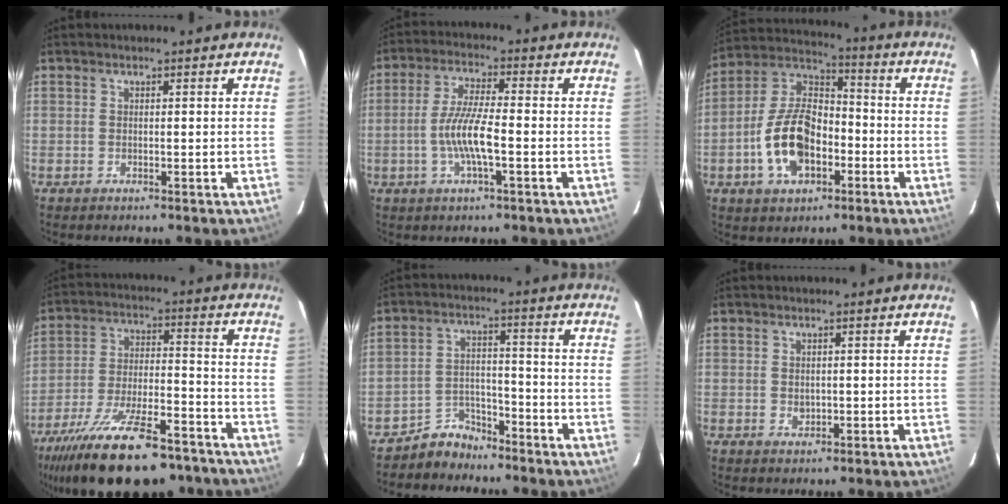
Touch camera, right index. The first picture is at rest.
{"total": 9.6, "force": [-2.9, 1.3, 9.0], "torque": [-0.184, 0.001, -0.057]}
{"total": 14.4, "force": [-4.8, 8.6, 10.6], "torque": [-0.214, 0.022, -0.079]}
{"total": 25.3, "force": [-19.2, 8.4, 14.3], "torque": [-0.271, -0.040, -0.288]}
{"total": 6.2, "force": [-5.4, 3.1, 0.1], "torque": [-0.010, 0.026, -0.092]}
{"total": 1.5, "force": [-0.1, 1.3, 0.8], "torque": [-0.010, 0.002, 0.000]}